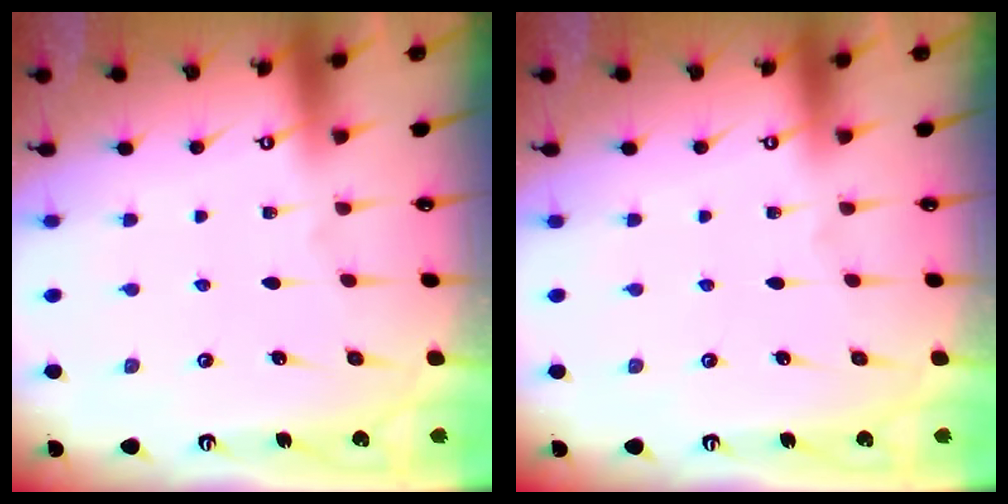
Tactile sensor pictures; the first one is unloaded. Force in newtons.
{"total": 0.0}